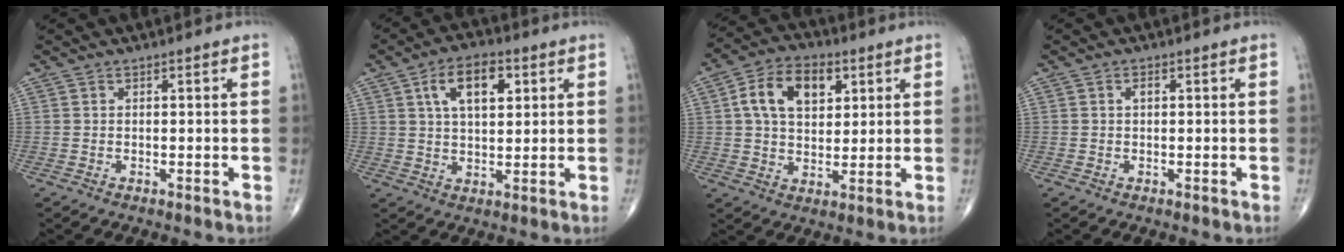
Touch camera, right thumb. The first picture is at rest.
{"total": 9.6, "force": [3.4, 5.0, 7.4], "torque": [-0.109, -0.003, 0.055]}
{"total": 11.9, "force": [3.7, 7.6, 8.4], "torque": [-0.124, 0.002, 0.059]}
{"total": 1.0, "force": [0.2, 0.5, 0.8], "torque": [-0.013, 0.002, 0.002]}